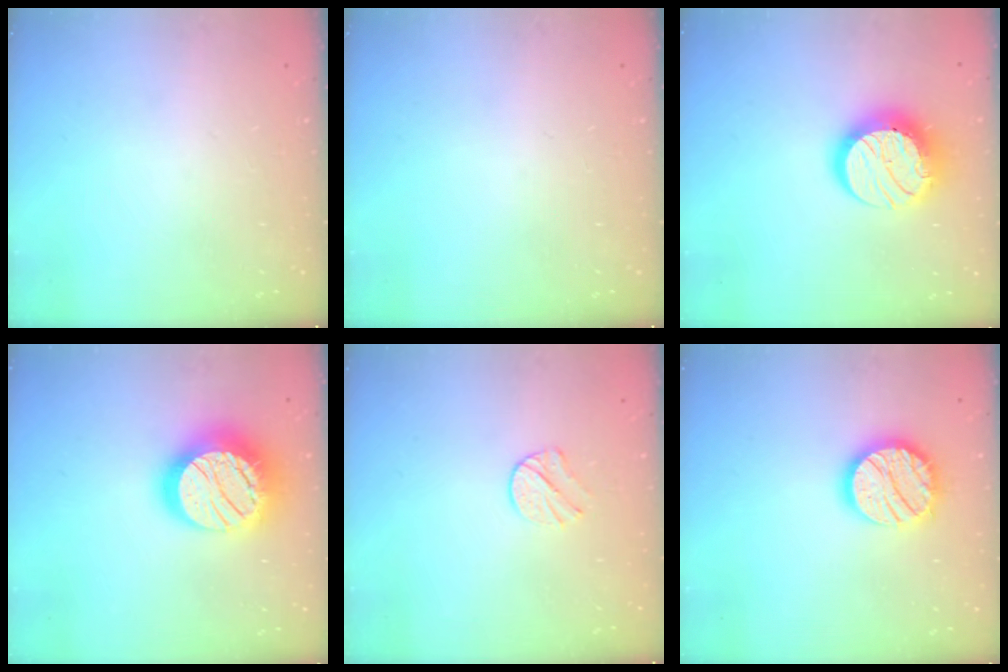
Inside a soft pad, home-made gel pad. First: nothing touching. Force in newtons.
{"total": 0.0}
{"total": 15.8, "press": 15.7, "slide": 1.2}
{"total": 23.1, "press": 23.1, "slide": 1.5}
{"total": 5.9, "press": 5.9, "slide": 0.8}
{"total": 17.0, "press": 17.0, "slide": 1.3}